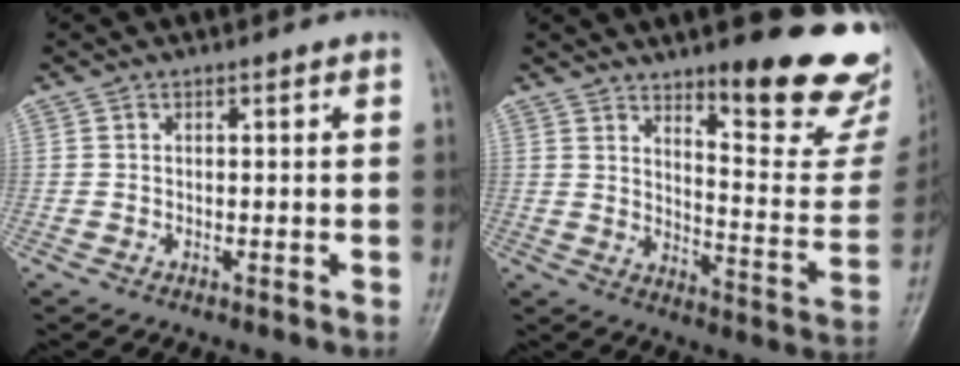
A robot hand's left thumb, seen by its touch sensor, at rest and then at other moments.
{"total": 21.2, "force": [14.9, 5.7, 14.1], "torque": [-0.137, -0.111, 0.199]}